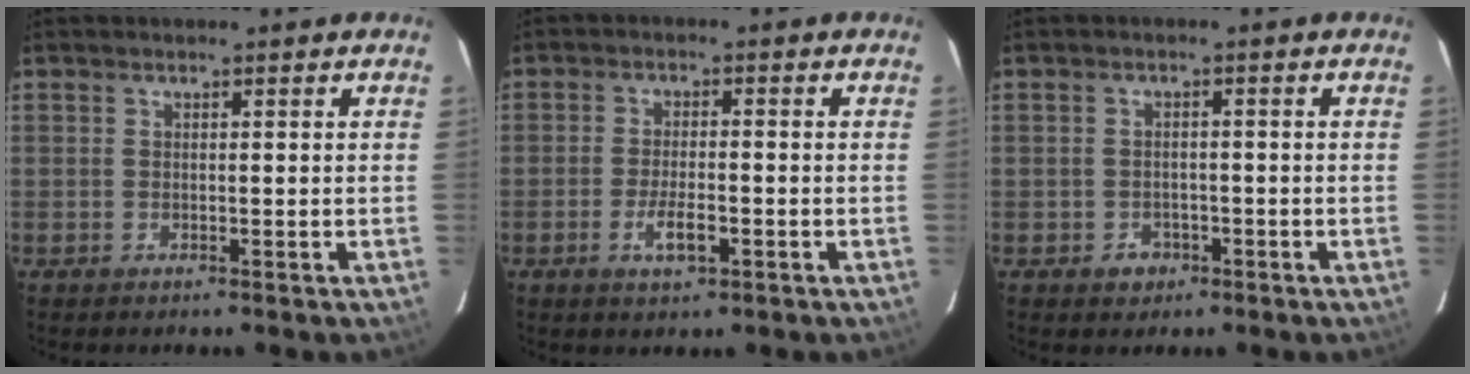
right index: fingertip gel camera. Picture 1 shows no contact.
{"total": 4.9, "force": [-2.1, 1.5, 4.1], "torque": [-0.085, -0.007, -0.035]}
{"total": 3.0, "force": [-1.5, 2.6, 0.6], "torque": [-0.016, 0.005, -0.018]}